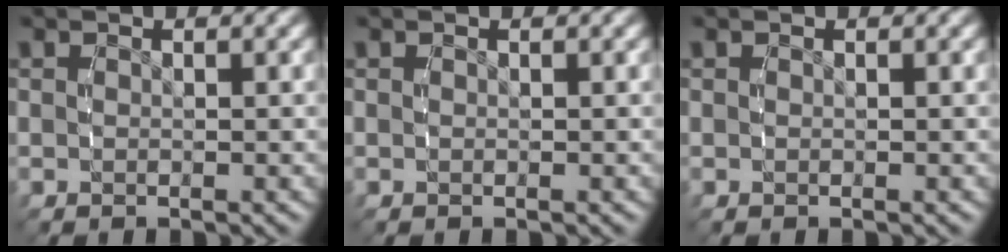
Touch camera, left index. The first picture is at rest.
{"total": 0.0}
{"total": 0.0}